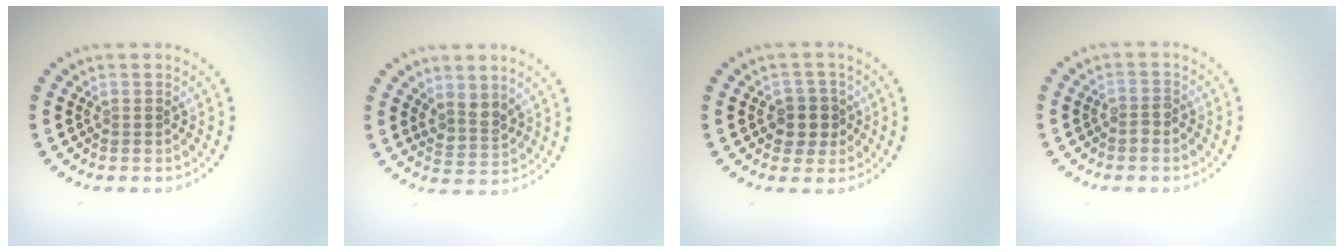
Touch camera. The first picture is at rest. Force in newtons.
{"total": 2.2, "press": 1.8, "slide": 1.1}
{"total": 2.6, "press": 2.3, "slide": 1.1}
{"total": 1.0, "press": 0.9, "slide": 0.5}